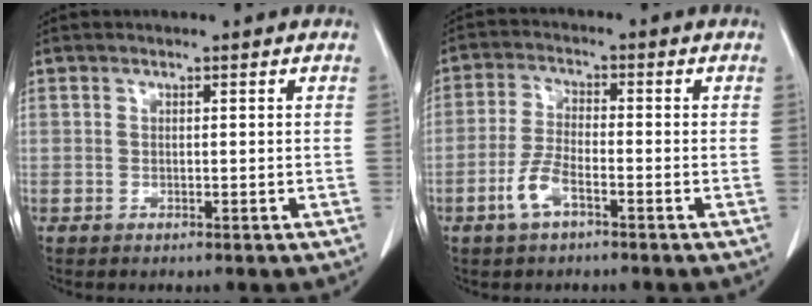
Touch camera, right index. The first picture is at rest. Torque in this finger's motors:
{"motor_torque": [0.66, -0.37, 0.16, 0.07]}